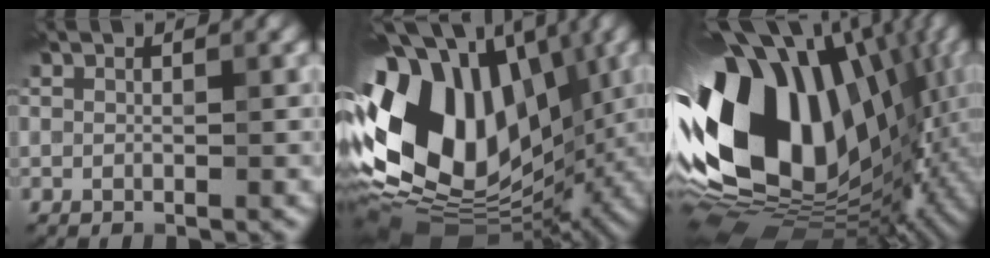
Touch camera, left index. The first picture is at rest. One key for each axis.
{"total": 18.2, "fx": -0.7, "fy": 12.3, "fz": 13.5, "tx": -0.283, "ty": 0.006, "tz": -0.018}
{"total": 18.9, "fx": 1.7, "fy": 12.6, "fz": 14.0, "tx": -0.273, "ty": -0.027, "tz": 0.038}